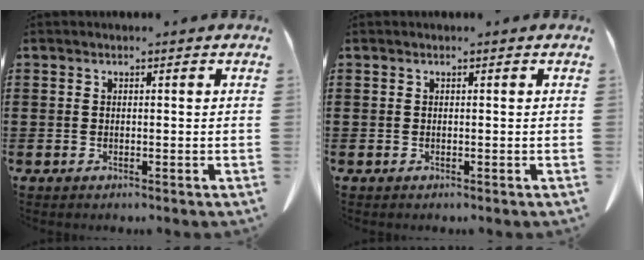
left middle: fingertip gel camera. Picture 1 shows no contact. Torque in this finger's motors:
{"motor_torque": [0.00, 0.00, 0.00, 0.00]}